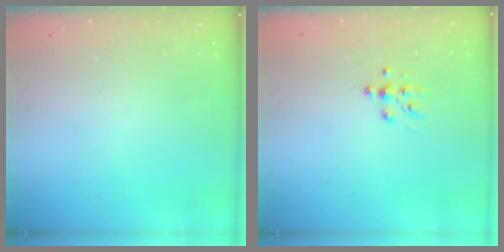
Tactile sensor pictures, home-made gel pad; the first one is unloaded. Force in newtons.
{"total": 6.1, "press": 6.1, "slide": 0.8}